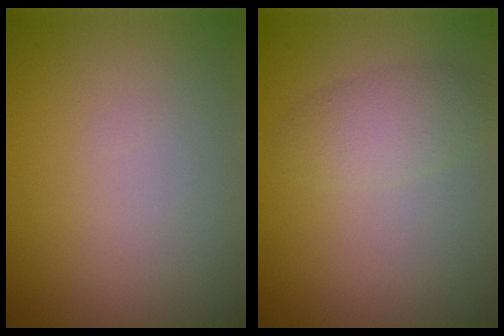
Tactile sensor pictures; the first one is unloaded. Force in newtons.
{"total": 2.4, "press": 2.4, "slide": 0.1}